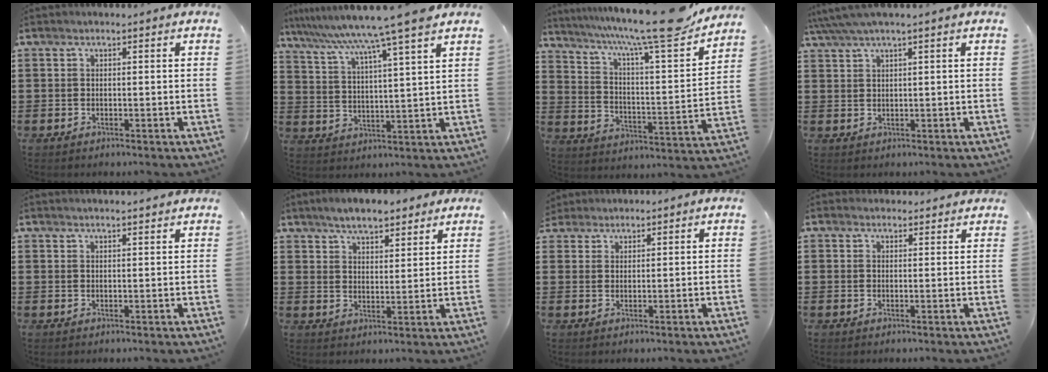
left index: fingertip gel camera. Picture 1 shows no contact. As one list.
[{"total": 8.7, "force": [7.2, -1.7, 4.6], "torque": [-0.116, -0.045, 0.112]}, {"total": 12.8, "force": [10.6, 0.2, 7.0], "torque": [-0.138, -0.075, 0.171]}, {"total": 2.1, "force": [1.1, -0.1, 1.7], "torque": [-0.036, 0.000, 0.019]}, {"total": 1.5, "force": [1.5, -0.2, 0.4], "torque": [-0.010, 0.001, 0.028]}, {"total": 5.3, "force": [4.8, 1.6, 1.6], "torque": [-0.047, -0.002, 0.089]}, {"total": 2.0, "force": [1.8, 0.9, -0.1], "torque": [-0.006, 0.007, 0.036]}, {"total": 1.8, "force": [1.8, 0.5, 0.1], "torque": [-0.006, 0.001, 0.035]}]